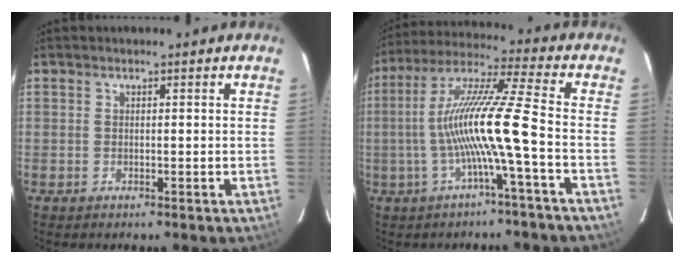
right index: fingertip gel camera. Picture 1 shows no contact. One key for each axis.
{"total": 13.1, "fx": -3.3, "fy": -1.5, "fz": 12.6, "tx": -0.239, "ty": 0.006, "tz": -0.061}